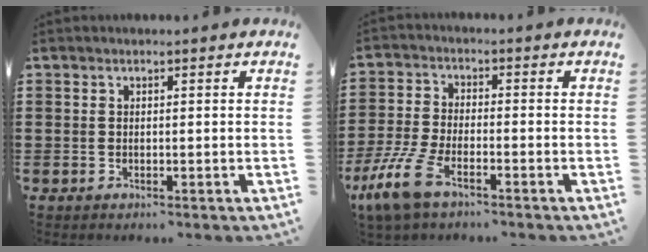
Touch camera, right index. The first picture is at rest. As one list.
[{"total": 7.6, "force": [-4.9, 2.0, 5.5], "torque": [-0.142, -0.016, -0.097]}]